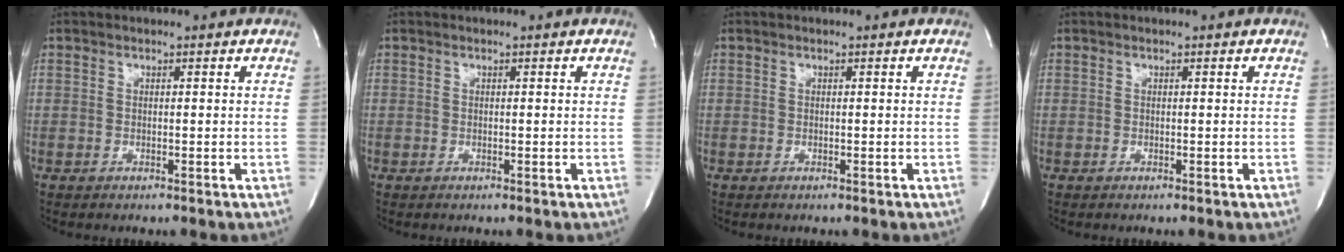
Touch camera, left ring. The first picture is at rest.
{"total": 0.0}
{"total": 0.0}
{"total": 0.0}